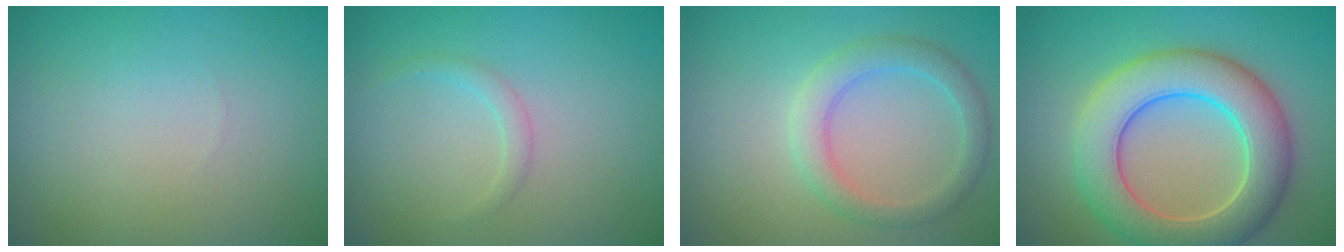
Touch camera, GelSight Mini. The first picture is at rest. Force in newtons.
{"total": 1.1, "press": 1.1, "slide": 0.1}
{"total": 3.0, "press": 3.0, "slide": 0.2}
{"total": 8.3, "press": 8.2, "slide": 0.3}